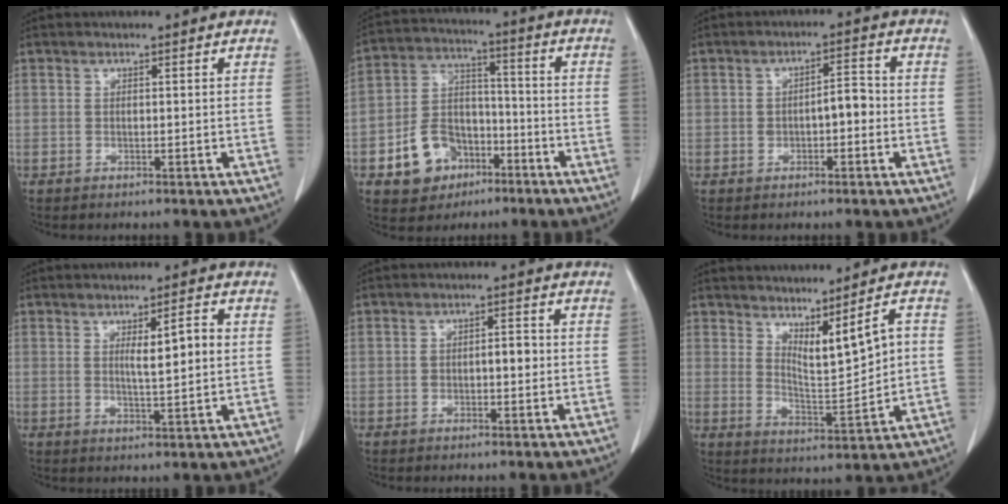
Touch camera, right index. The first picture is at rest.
{"total": 11.0, "force": [-5.2, 8.1, 5.3], "torque": [-0.111, 0.024, -0.083]}
{"total": 4.1, "force": [-0.5, 1.8, 3.6], "torque": [-0.061, 0.018, -0.007]}
{"total": 5.4, "force": [1.1, 0.6, 5.2], "torque": [-0.085, 0.000, 0.020]}
{"total": 3.1, "force": [-0.3, 1.4, 2.8], "torque": [-0.045, 0.011, -0.002]}
{"total": 6.8, "force": [2.4, 1.0, 6.3], "torque": [-0.107, -0.009, 0.056]}